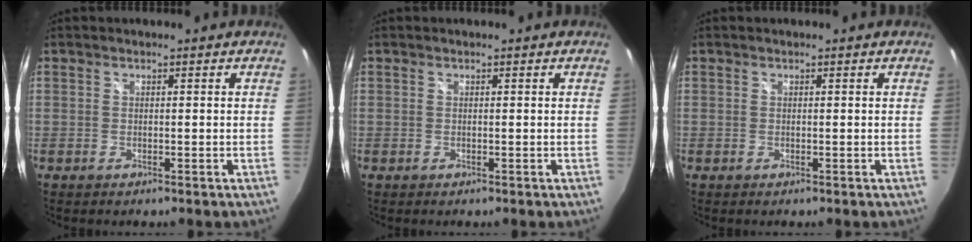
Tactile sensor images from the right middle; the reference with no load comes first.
{"total": 0.0}
{"total": 0.0}